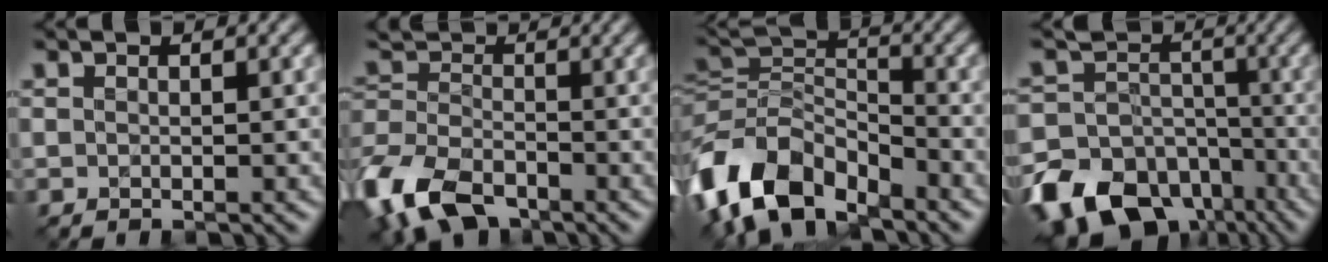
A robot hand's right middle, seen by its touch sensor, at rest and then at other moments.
{"total": 10.5, "force": [-6.1, 6.2, 5.8], "torque": [-0.135, -0.031, -0.127]}
{"total": 11.0, "force": [-6.9, 6.1, 5.9], "torque": [-0.114, -0.007, -0.141]}
{"total": 17.0, "force": [-9.4, 12.8, 6.1], "torque": [-0.127, -0.060, -0.167]}